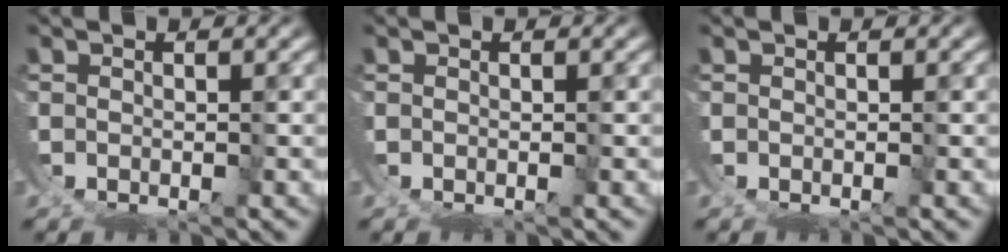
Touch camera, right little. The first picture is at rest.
{"total": 0.0}
{"total": 0.0}